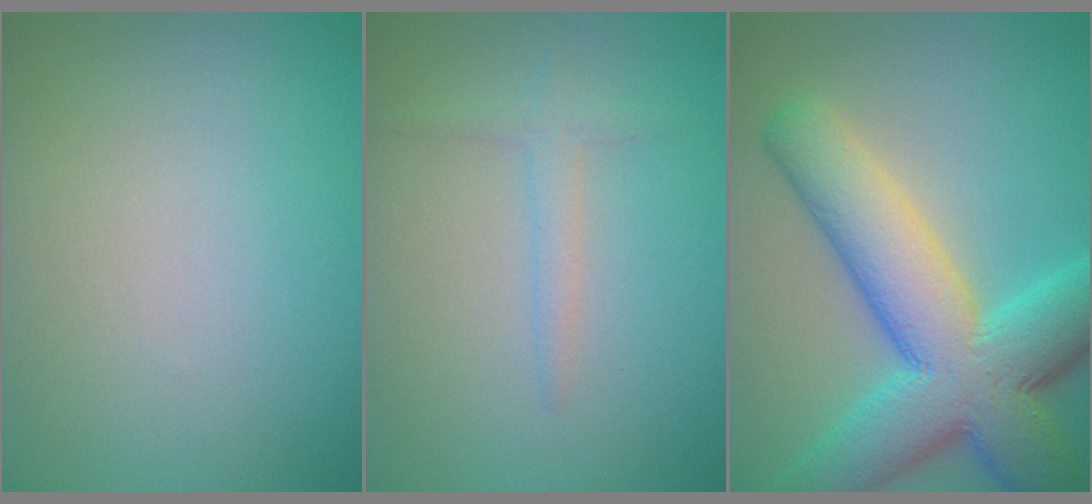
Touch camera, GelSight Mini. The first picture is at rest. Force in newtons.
{"total": 1.5, "press": 1.5, "slide": 0.1}
{"total": 11.6, "press": 11.6, "slide": 0.4}